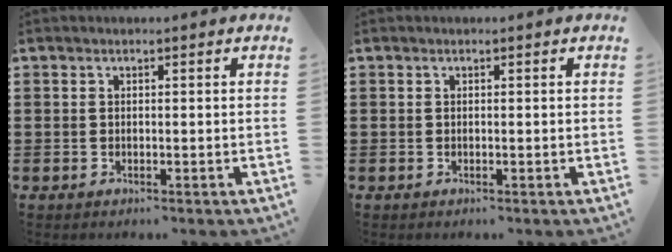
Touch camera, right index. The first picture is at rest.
{"total": 0.0}